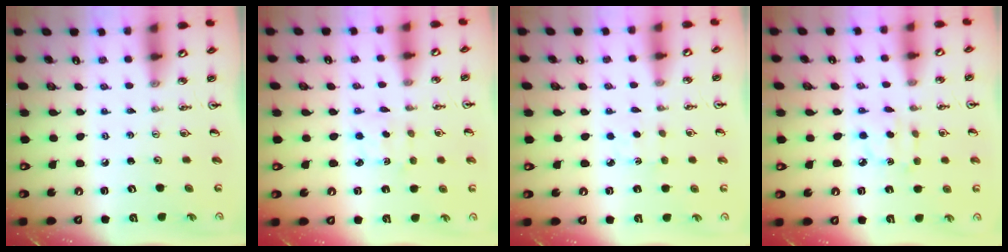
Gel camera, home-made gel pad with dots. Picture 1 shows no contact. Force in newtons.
{"total": 2.5, "press": 2.4, "slide": 0.6}
{"total": 2.4, "press": 2.3, "slide": 0.3}
{"total": 2.8, "press": 2.8, "slide": 0.4}